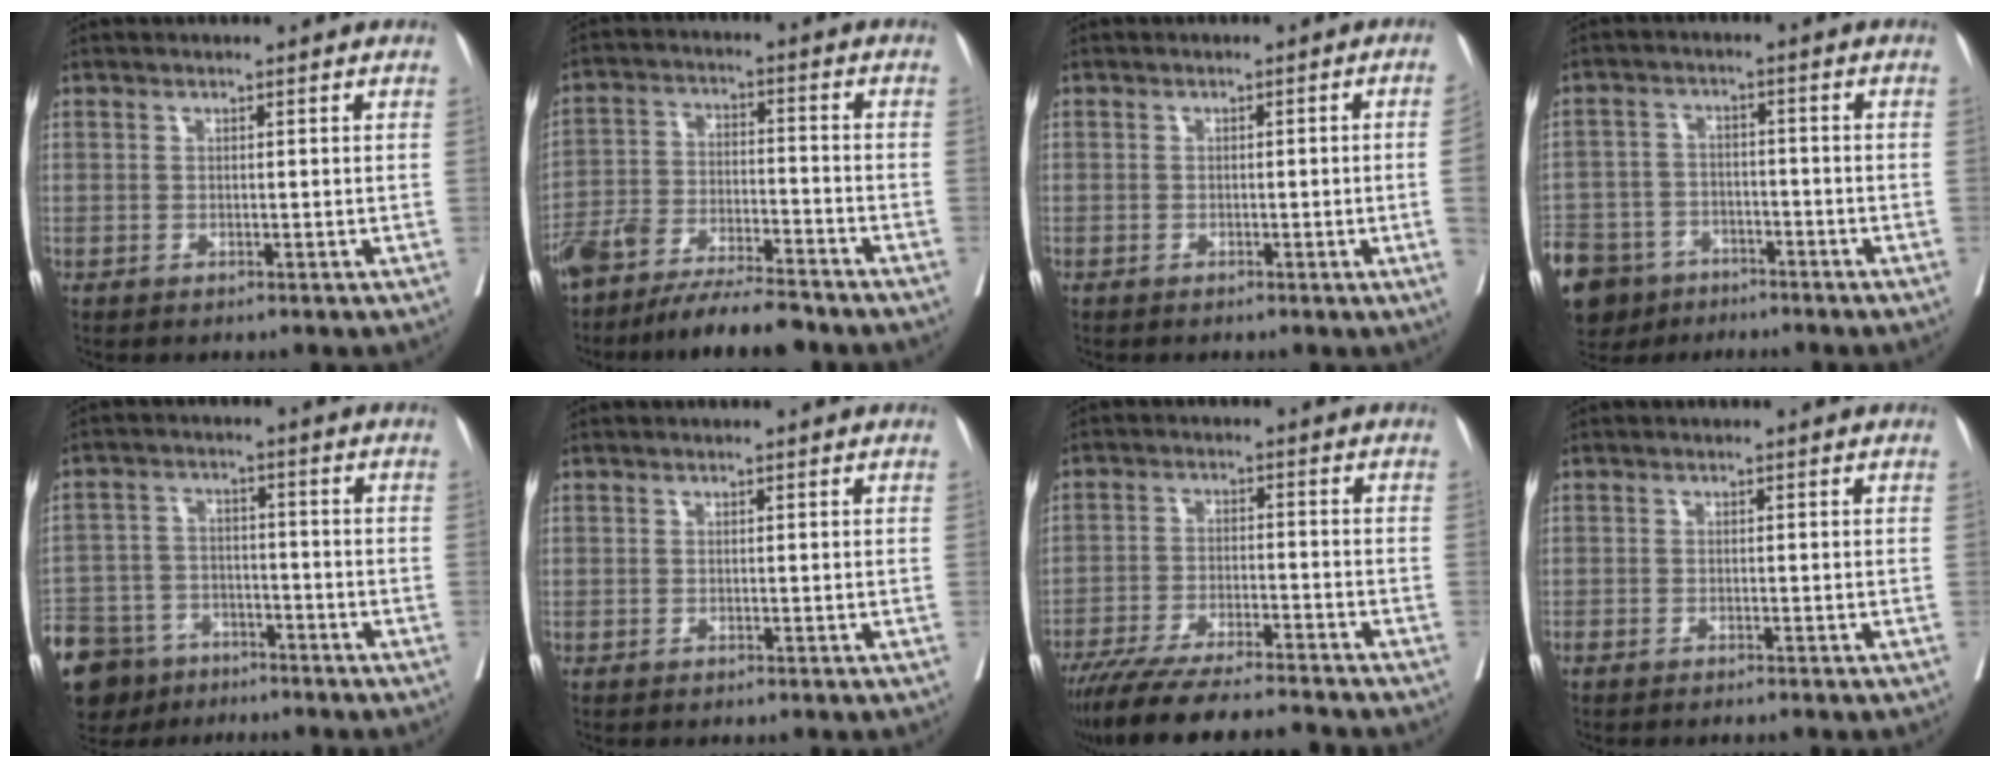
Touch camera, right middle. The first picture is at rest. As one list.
[{"total": 13.2, "force": [-11.5, 2.0, 6.3], "torque": [-0.104, -0.012, -0.192]}, {"total": 3.2, "force": [-0.7, -0.4, 3.1], "torque": [-0.039, 0.004, -0.007]}, {"total": 16.2, "force": [-10.7, 10.7, 5.8], "torque": [-0.170, -0.006, -0.166]}, {"total": 16.5, "force": [-11.7, 10.1, 5.8], "torque": [-0.158, -0.001, -0.184]}, {"total": 0.0}, {"total": 16.0, "force": [-14.5, 0.9, 6.8], "torque": [-0.111, -0.026, -0.224]}, {"total": 1.8, "force": [-1.6, 0.1, 0.7], "torque": [-0.013, -0.003, -0.023]}]